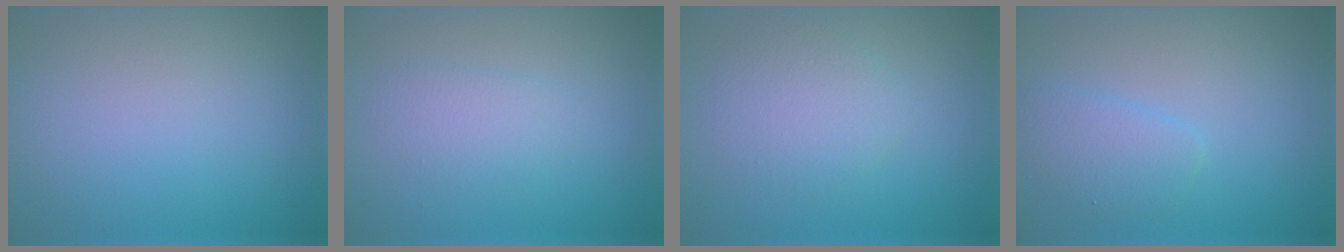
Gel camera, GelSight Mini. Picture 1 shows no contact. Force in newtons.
{"total": 2.1, "press": 2.1, "slide": 0.1}
{"total": 3.0, "press": 3.0, "slide": 0.1}
{"total": 2.2, "press": 2.2, "slide": 0.1}